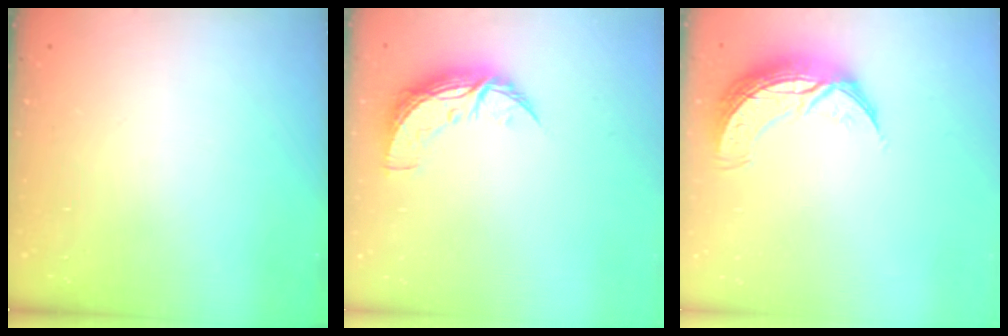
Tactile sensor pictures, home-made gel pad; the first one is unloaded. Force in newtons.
{"total": 8.8, "press": 8.8, "slide": 0.4}
{"total": 10.3, "press": 10.2, "slide": 0.7}